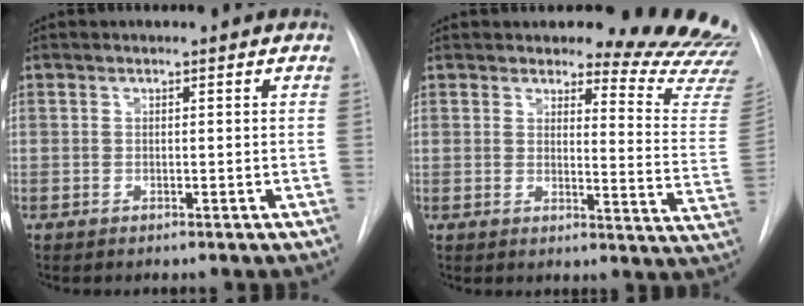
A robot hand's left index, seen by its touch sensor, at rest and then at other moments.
{"total": 14.5, "force": [14.4, 1.0, 2.0], "torque": [-0.001, -0.146, 0.136]}